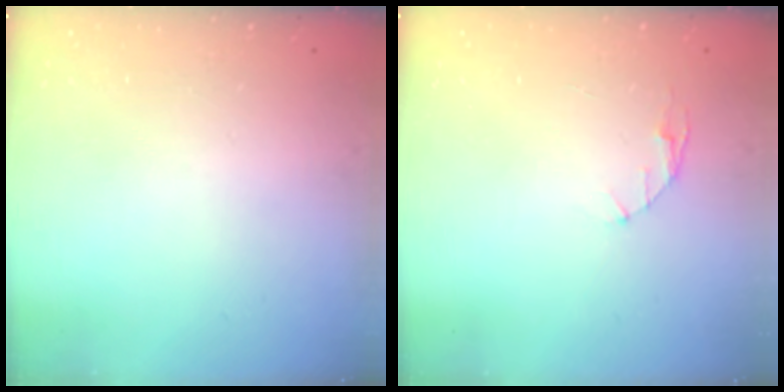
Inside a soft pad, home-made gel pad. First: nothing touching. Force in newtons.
{"total": 2.9, "press": 2.9, "slide": 0.4}